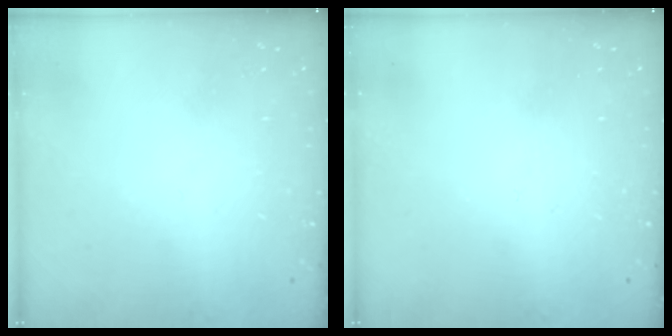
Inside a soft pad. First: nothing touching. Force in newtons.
{"total": 0.0}